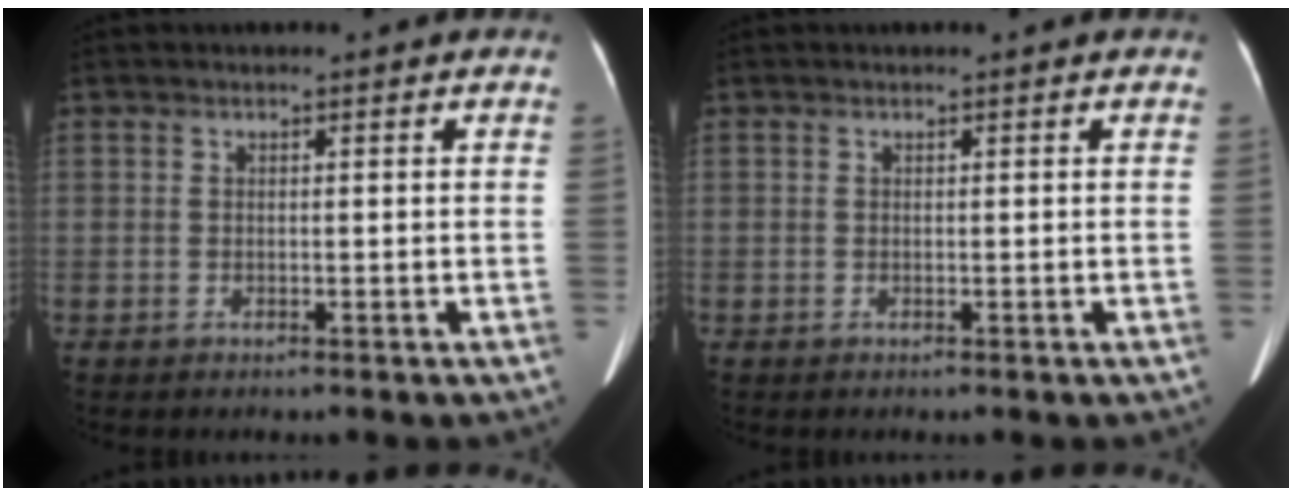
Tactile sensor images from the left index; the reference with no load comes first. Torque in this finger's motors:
{"motor_torque": [-0.16, 0.20, -0.38, -0.09]}